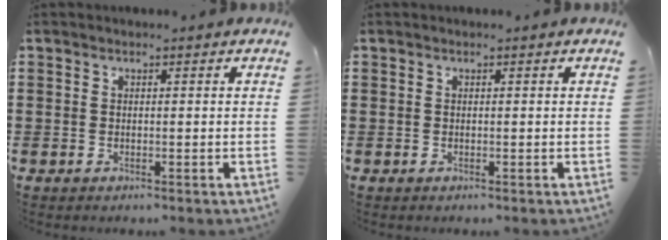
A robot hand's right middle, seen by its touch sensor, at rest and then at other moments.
{"total": 0.0}